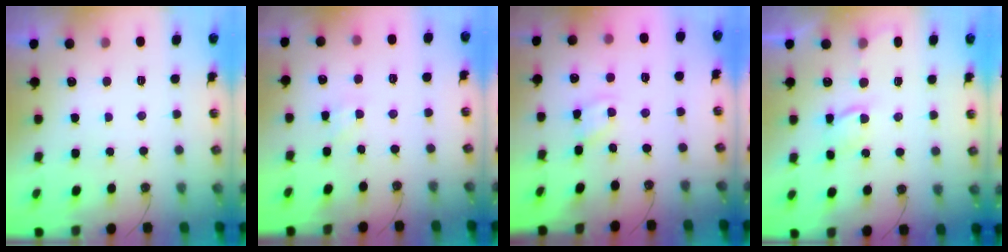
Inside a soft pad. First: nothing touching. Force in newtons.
{"total": 2.1, "press": 2.1, "slide": 0.4}
{"total": 1.9, "press": 1.8, "slide": 0.3}
{"total": 4.9, "press": 4.8, "slide": 0.8}